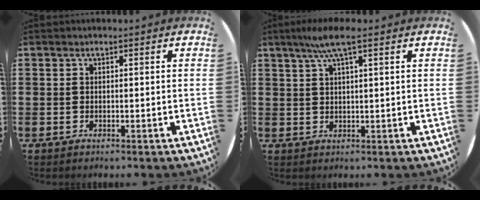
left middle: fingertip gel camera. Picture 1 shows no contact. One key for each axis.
{"total": 4.3, "fx": 2.6, "fy": 0.3, "fz": 3.4, "tx": -0.071, "ty": 0.006, "tz": 0.043}